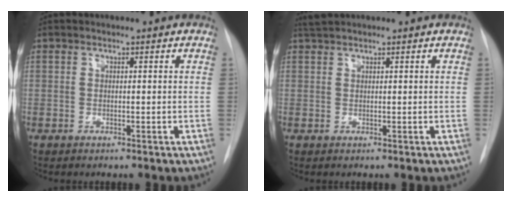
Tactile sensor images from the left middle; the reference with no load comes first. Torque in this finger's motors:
{"motor_torque": [0.12, -0.12, -0.01, 0.00]}